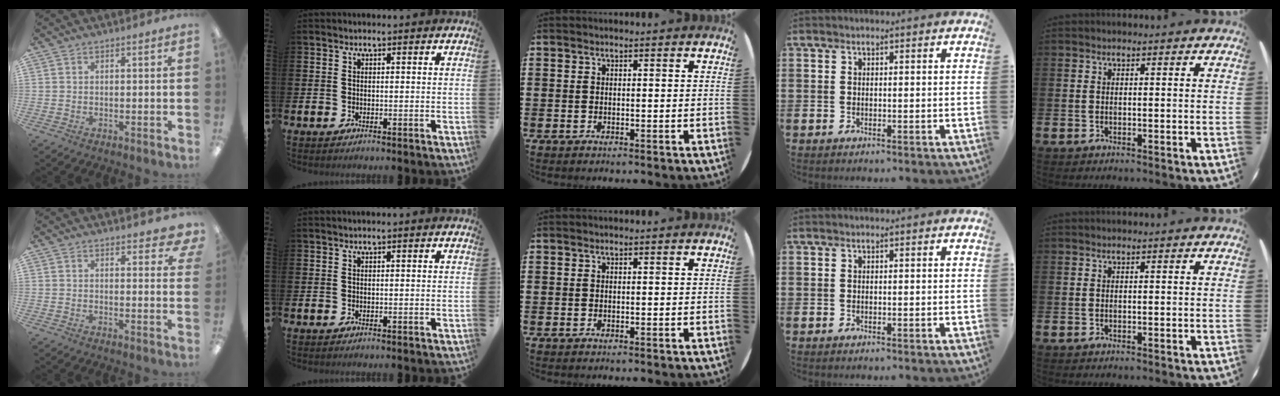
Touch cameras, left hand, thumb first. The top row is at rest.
{"thumb": {"total": 3.8, "force": [3.0, 1.4, 1.9], "torque": [-0.011, -0.019, 0.048]}}